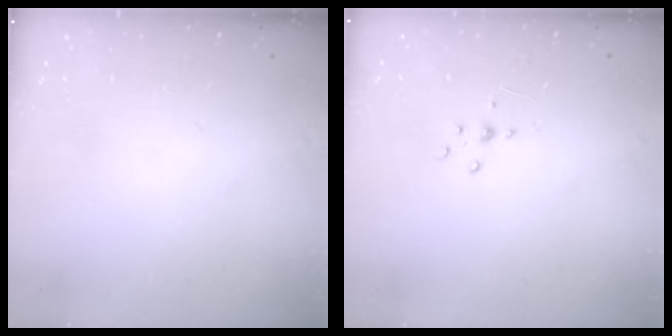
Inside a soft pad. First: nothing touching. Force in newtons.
{"total": 3.0, "press": 3.0, "slide": 0.4}